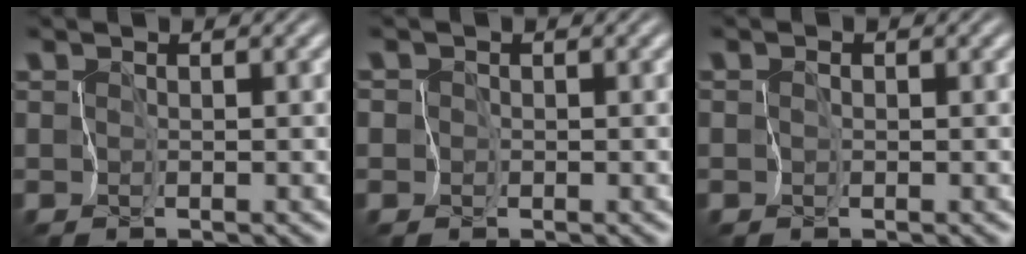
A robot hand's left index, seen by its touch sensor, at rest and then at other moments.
{"total": 2.5, "force": [-0.3, 2.4, 0.4], "torque": [0.000, 0.013, -0.035]}
{"total": 0.9, "force": [-0.2, 0.9, 0.3], "torque": [0.006, 0.008, -0.008]}